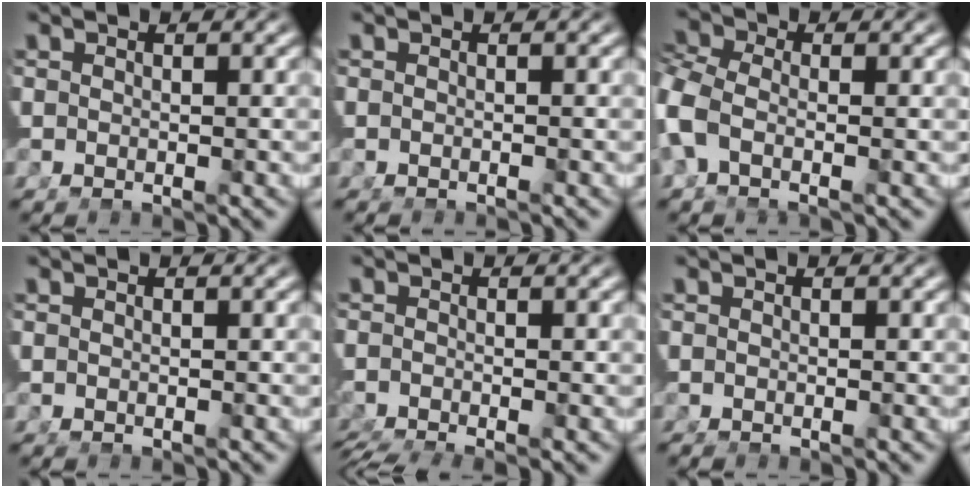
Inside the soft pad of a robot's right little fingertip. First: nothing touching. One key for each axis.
{"total": 0.7, "fx": -0.6, "fy": 0.2, "fz": 0.0, "tx": -0.007, "ty": -0.002, "tz": -0.010}
{"total": 4.0, "fx": -0.7, "fy": 2.6, "fz": 2.9, "tx": -0.084, "ty": -0.012, "tz": -0.009}
{"total": 0.5, "fx": -0.2, "fy": 0.5, "fz": 0.1, "tx": -0.007, "ty": -0.002, "tz": -0.004}
{"total": 4.3, "fx": -3.3, "fy": 2.0, "fz": 1.8, "tx": -0.036, "ty": -0.018, "tz": -0.047}
{"total": 0.7, "fx": -0.5, "fy": 0.5, "fz": 0.1, "tx": -0.010, "ty": -0.004, "tz": -0.008}